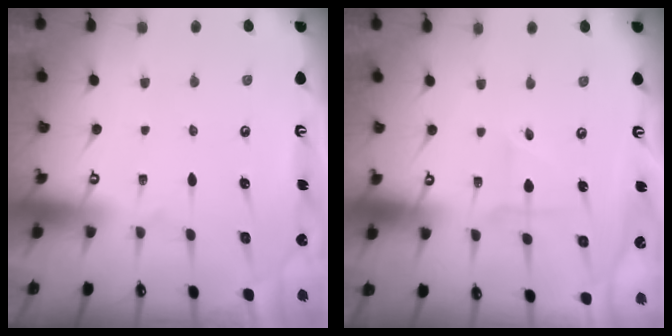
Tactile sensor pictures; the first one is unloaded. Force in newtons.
{"total": 1.8, "press": 1.7, "slide": 0.6}